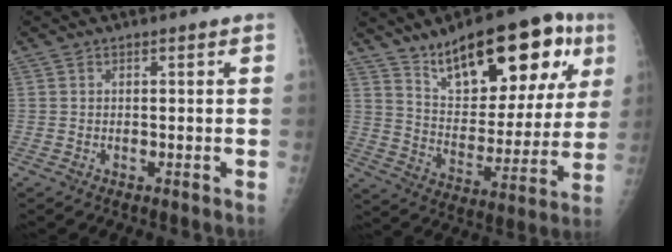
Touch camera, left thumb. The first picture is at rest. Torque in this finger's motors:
{"motor_torque": [0.04, 0.52, 1.07, -0.81, 0.25]}